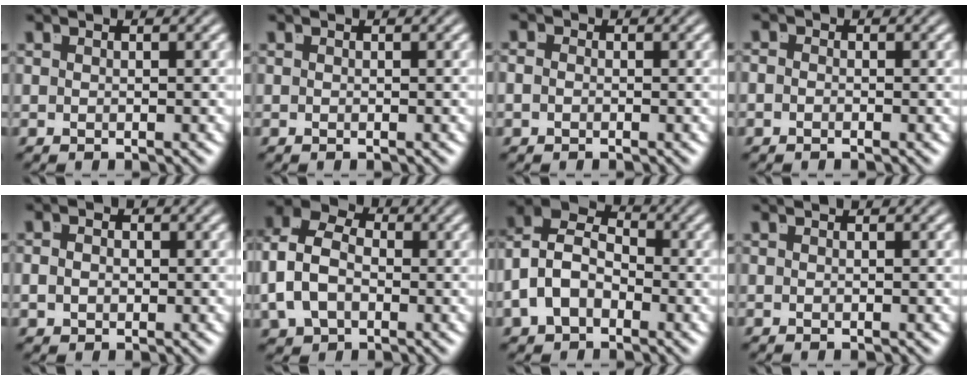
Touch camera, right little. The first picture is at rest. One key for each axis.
{"total": 0.0}
{"total": 1.0, "fx": -0.6, "fy": 0.7, "fz": 0.4, "tx": -0.010, "ty": -0.007, "tz": -0.010}
{"total": 0.8, "fx": -0.7, "fy": 0.4, "fz": 0.1, "tx": -0.003, "ty": -0.006, "tz": -0.013}
{"total": 1.3, "fx": -0.4, "fy": 0.9, "fz": 0.9, "tx": -0.022, "ty": -0.010, "tz": 0.001}
{"total": 8.6, "fx": 1.1, "fy": 6.9, "fz": 5.0, "tx": -0.108, "ty": 0.002, "tz": 0.012}
{"total": 10.4, "fx": 1.0, "fy": 8.8, "fz": 5.5, "tx": -0.126, "ty": -0.007, "tz": 0.005}
{"total": 0.0}